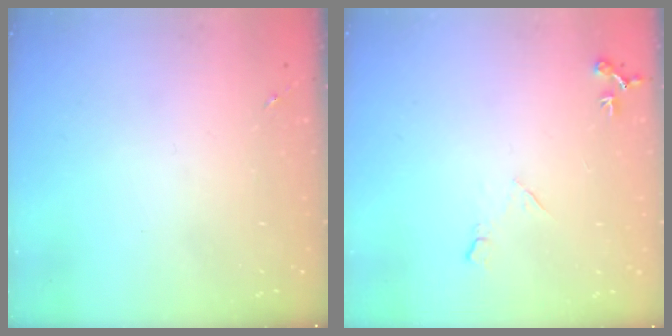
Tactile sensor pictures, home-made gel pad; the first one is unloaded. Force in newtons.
{"total": 7.0, "press": 7.0, "slide": 0.8}